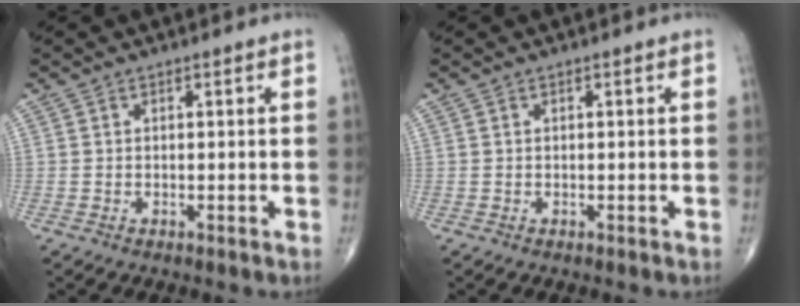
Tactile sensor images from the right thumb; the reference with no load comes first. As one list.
[{"total": 0.0}]